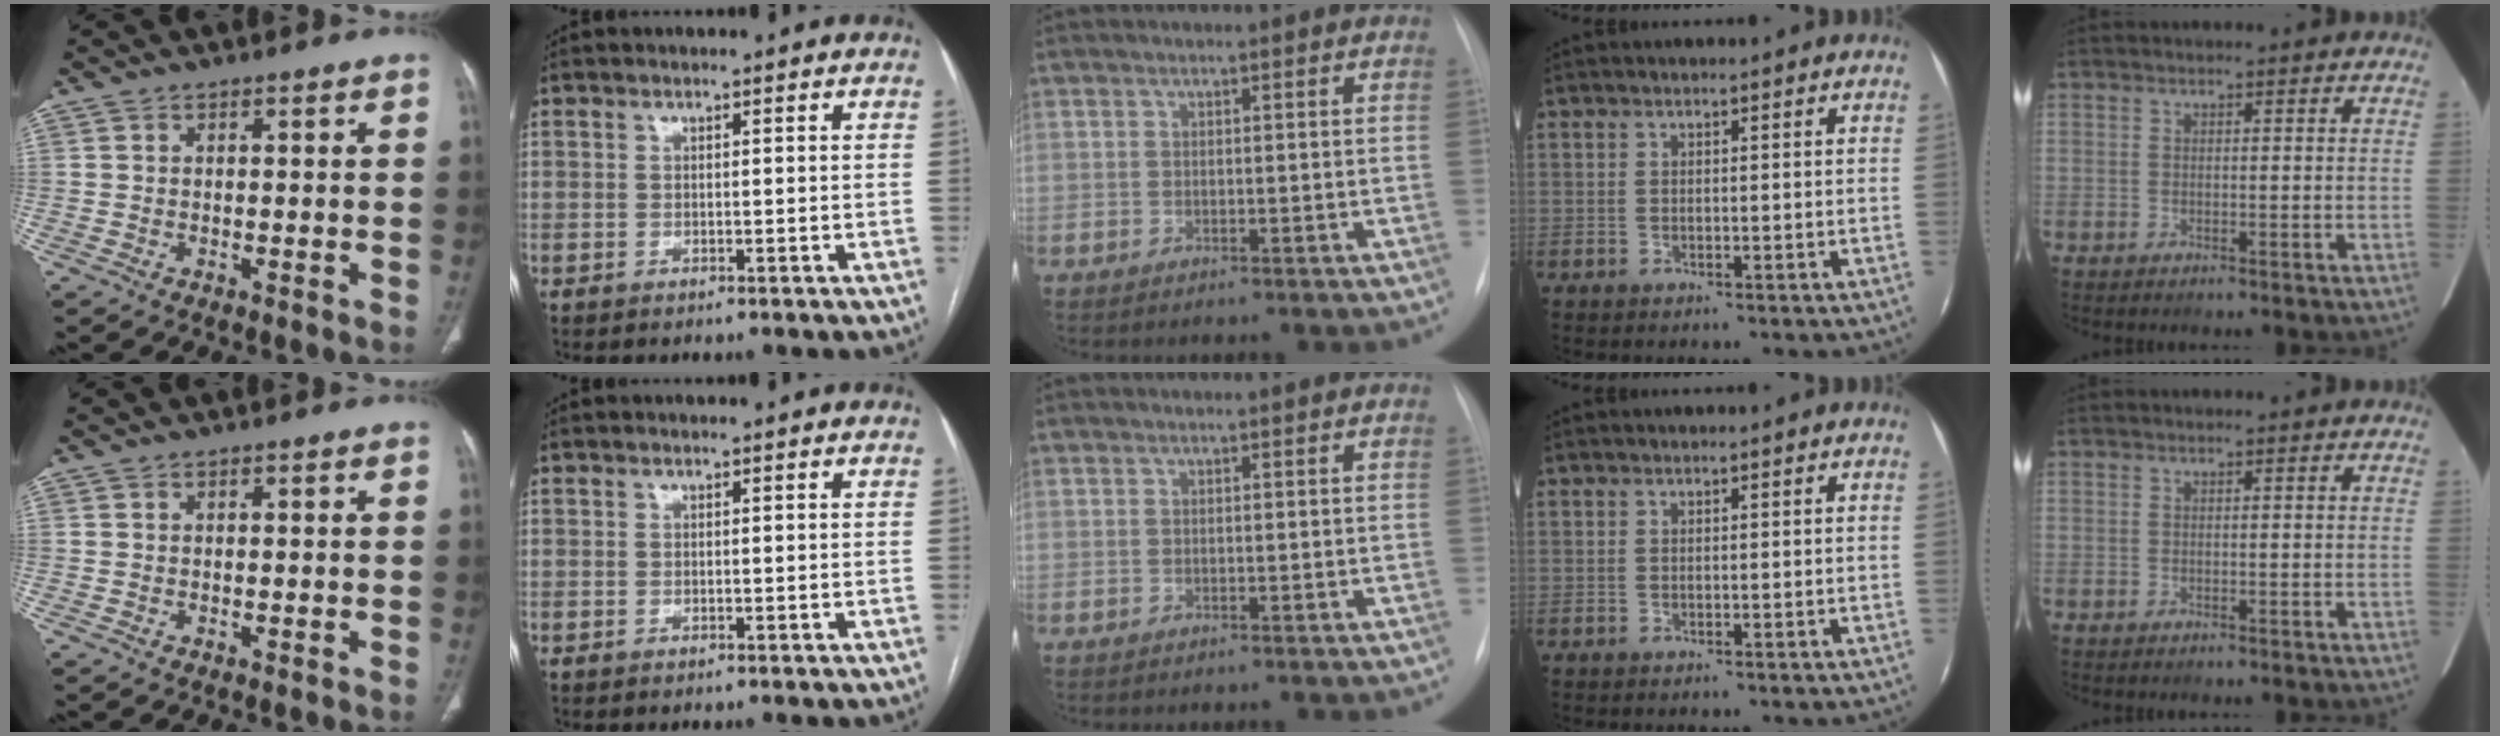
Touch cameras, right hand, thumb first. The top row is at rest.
{}